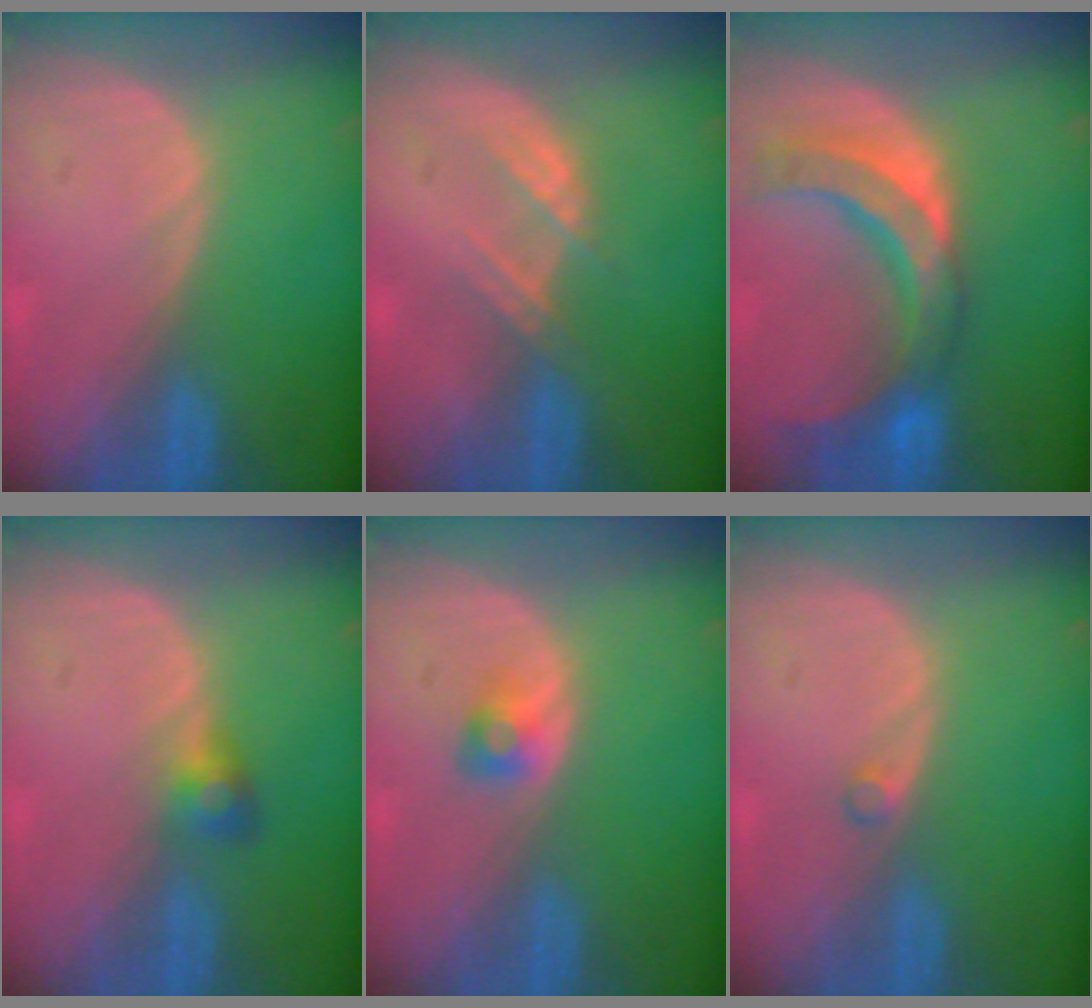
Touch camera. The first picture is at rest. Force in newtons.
{"total": 2.7, "press": 2.7, "slide": 0.3}
{"total": 10.6, "press": 9.3, "slide": 5.1}
{"total": 2.5, "press": 2.5, "slide": 0.2}
{"total": 2.2, "press": 2.1, "slide": 0.3}
{"total": 0.9, "press": 0.9, "slide": 0.2}